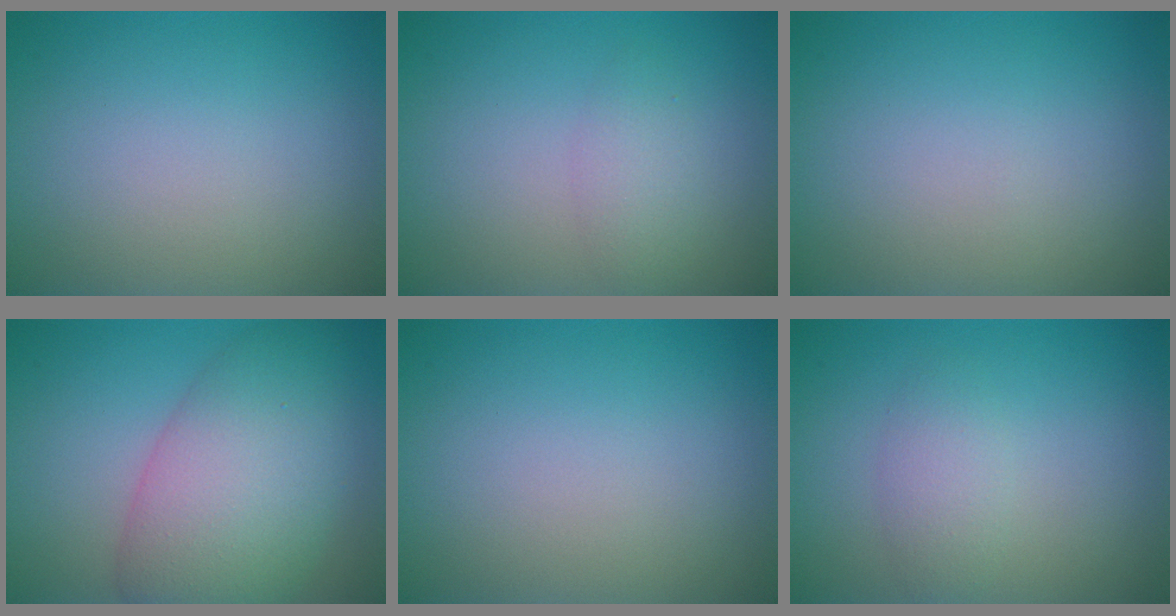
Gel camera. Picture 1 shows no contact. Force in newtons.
{"total": 1.8, "press": 1.8, "slide": 0.0}
{"total": 0.0}
{"total": 9.1, "press": 9.1, "slide": 0.1}
{"total": 0.0}
{"total": 1.9, "press": 1.9, "slide": 0.1}